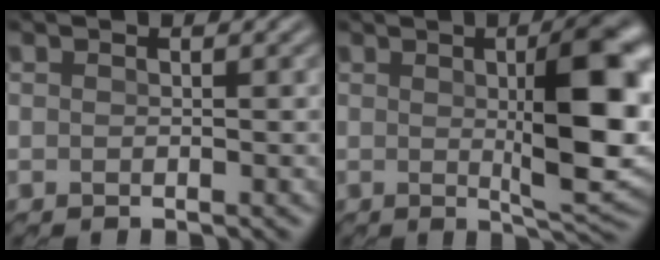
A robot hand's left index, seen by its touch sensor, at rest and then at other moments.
{"total": 8.8, "force": [1.0, 2.2, 8.4], "torque": [-0.120, 0.003, 0.017]}